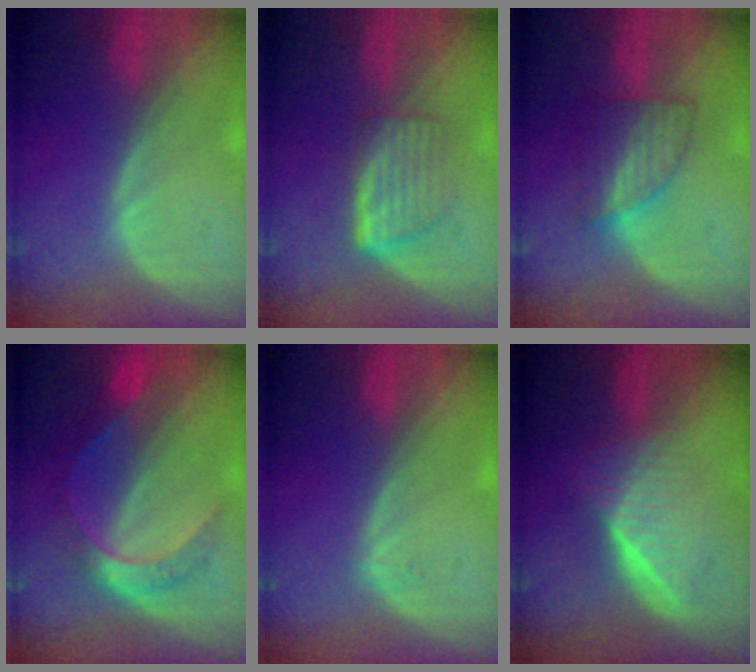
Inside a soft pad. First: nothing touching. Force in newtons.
{"total": 6.0, "press": 5.4, "slide": 2.7}
{"total": 5.8, "press": 5.7, "slide": 0.8}
{"total": 6.7, "press": 6.6, "slide": 0.4}
{"total": 0.5, "press": 0.5, "slide": 0.2}
{"total": 6.5, "press": 5.8, "slide": 2.8}